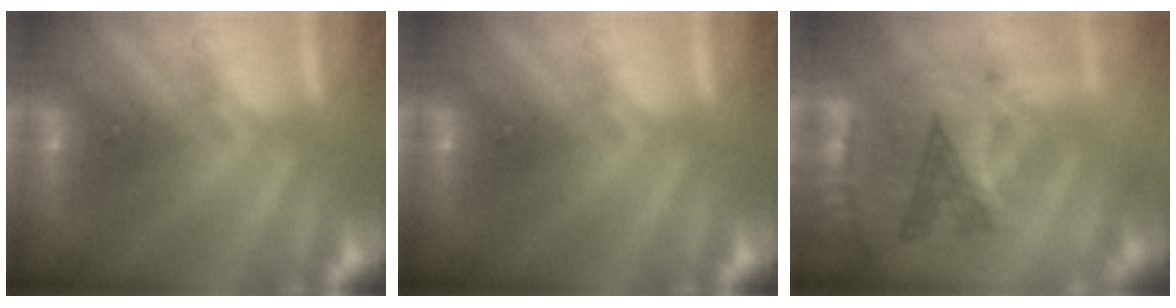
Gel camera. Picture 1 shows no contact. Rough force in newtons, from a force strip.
{"total": 0.0}
{"total": 2.9}